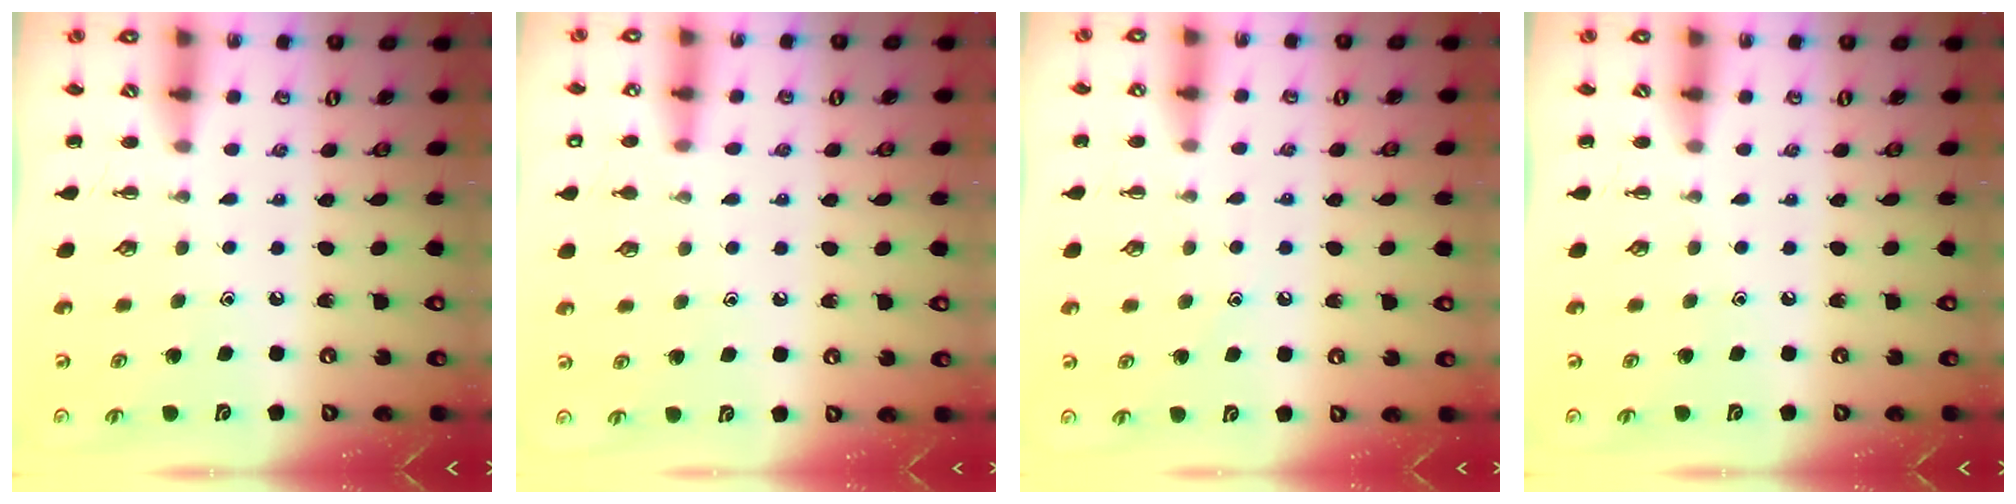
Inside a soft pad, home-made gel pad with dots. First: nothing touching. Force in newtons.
{"total": 6.7, "press": 6.4, "slide": 2.3}
{"total": 7.8, "press": 7.7, "slide": 1.4}
{"total": 0.0}